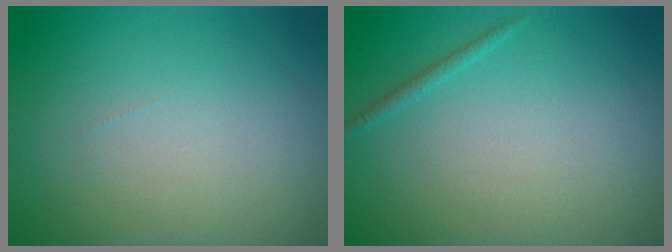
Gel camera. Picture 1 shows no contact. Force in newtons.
{"total": 0.6, "press": 0.6, "slide": 0.1}